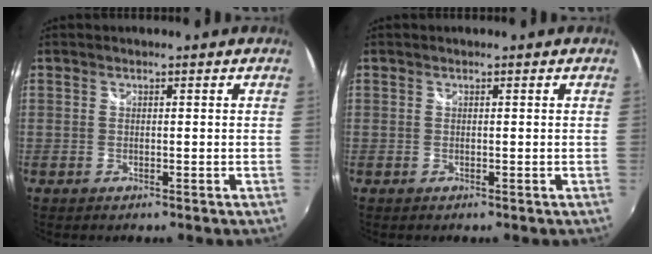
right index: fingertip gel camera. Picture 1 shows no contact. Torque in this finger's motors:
{"motor_torque": [0.00, 0.00, 0.00, 0.00]}